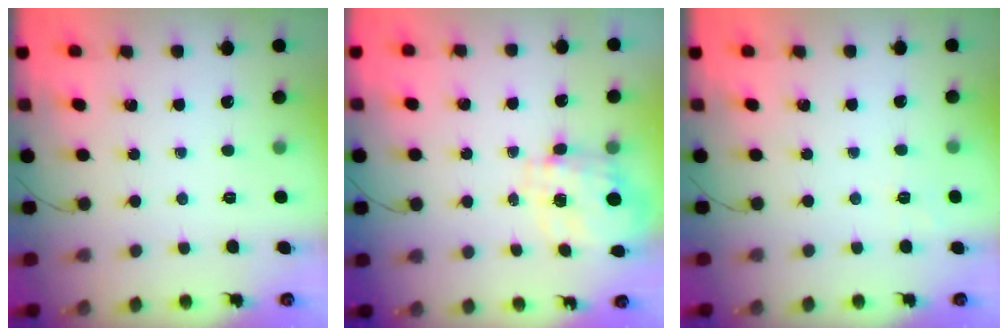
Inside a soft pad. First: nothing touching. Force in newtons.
{"total": 3.5, "press": 3.3, "slide": 1.0}
{"total": 3.4, "press": 2.9, "slide": 1.7}